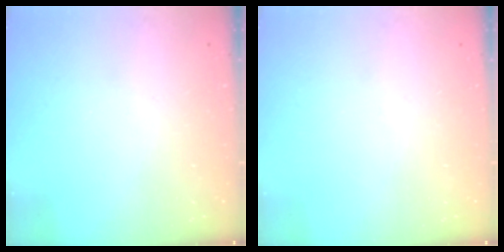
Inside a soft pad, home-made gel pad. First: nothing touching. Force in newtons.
{"total": 0.0}